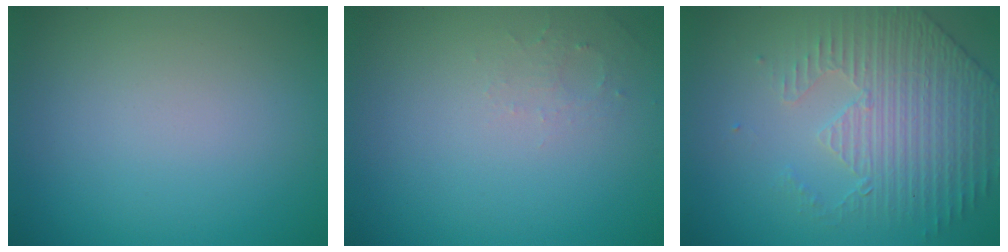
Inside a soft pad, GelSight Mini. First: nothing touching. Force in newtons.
{"total": 1.2, "press": 1.2, "slide": 0.3}
{"total": 4.4, "press": 3.5, "slide": 2.6}